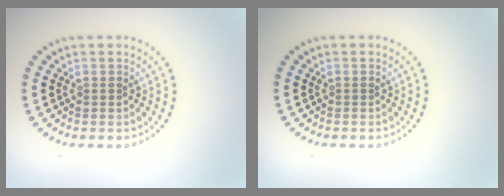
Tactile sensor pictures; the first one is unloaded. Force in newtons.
{"total": 0.0}